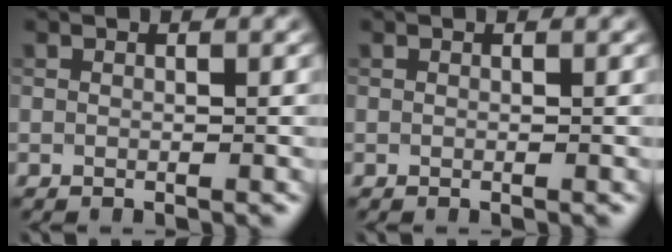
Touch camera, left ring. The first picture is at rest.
{"total": 0.0}